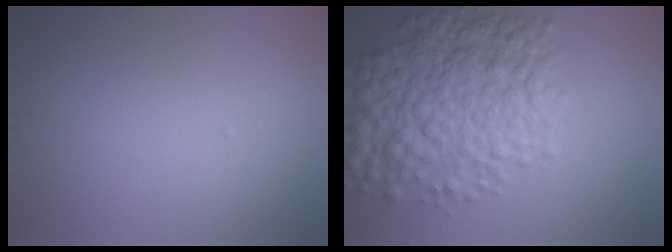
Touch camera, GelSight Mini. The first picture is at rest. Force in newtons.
{"total": 8.2, "press": 8.2, "slide": 0.2}